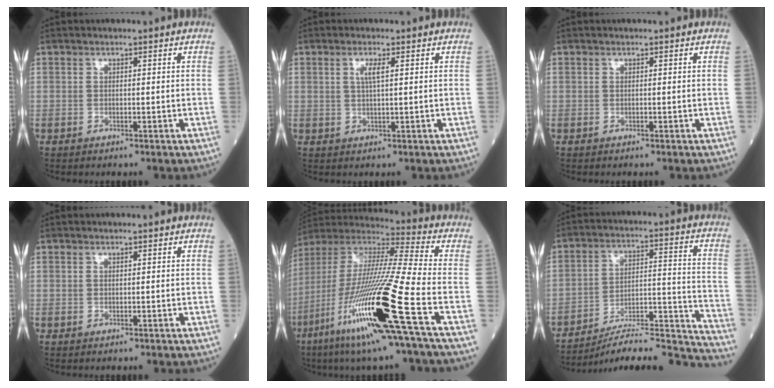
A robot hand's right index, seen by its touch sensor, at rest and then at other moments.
{"total": 2.2, "force": [0.8, 0.1, 2.1], "torque": [-0.046, 0.001, 0.017]}
{"total": 0.0}
{"total": 0.0}
{"total": 23.8, "force": [-9.7, -0.5, 21.8], "torque": [-0.449, -0.052, -0.188]}
{"total": 19.3, "force": [-18.8, 0.1, 4.5], "torque": [-0.036, 0.043, -0.271]}